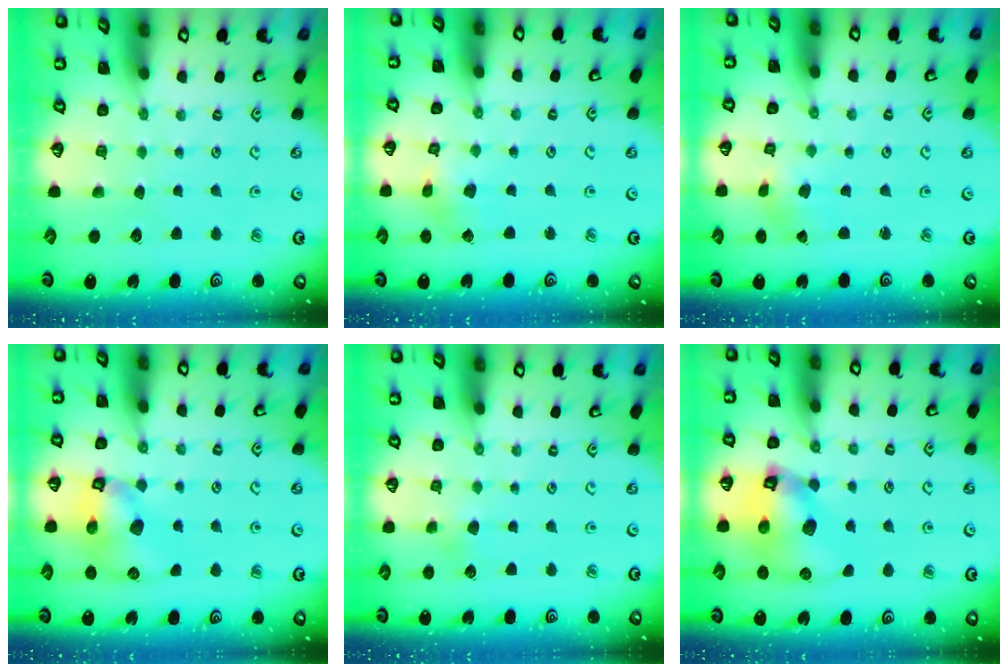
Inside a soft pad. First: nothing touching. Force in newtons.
{"total": 2.7, "press": 2.7, "slide": 0.3}
{"total": 0.0}
{"total": 10.5, "press": 10.4, "slide": 1.6}
{"total": 2.3, "press": 2.3, "slide": 0.2}
{"total": 12.8, "press": 12.7, "slide": 1.8}